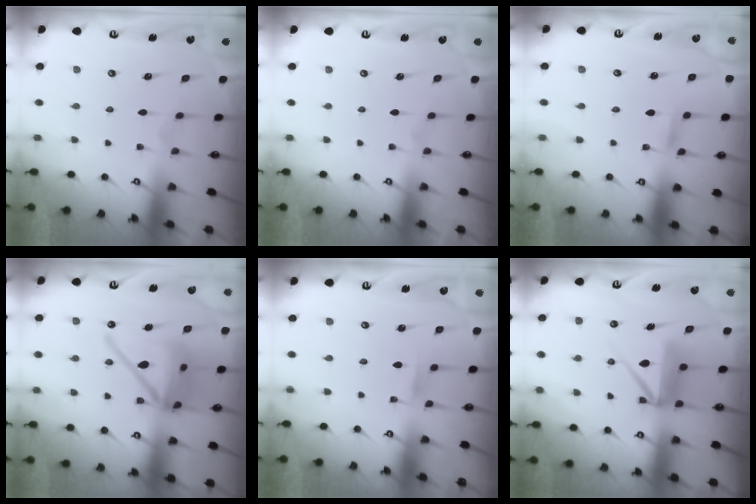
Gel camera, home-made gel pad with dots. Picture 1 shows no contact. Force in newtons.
{"total": 0.0}
{"total": 2.4, "press": 2.4, "slide": 0.2}
{"total": 17.8, "press": 17.7, "slide": 2.4}
{"total": 1.3, "press": 1.3, "slide": 0.1}
{"total": 9.3, "press": 9.2, "slide": 0.9}